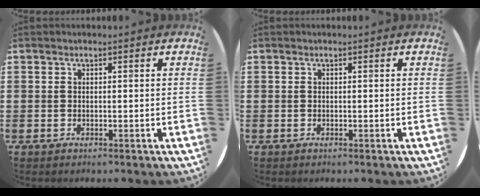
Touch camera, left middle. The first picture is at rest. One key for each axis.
{"total": 0.0}